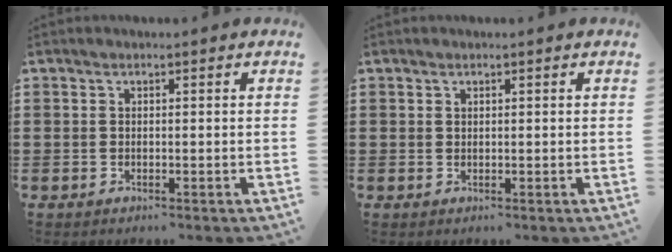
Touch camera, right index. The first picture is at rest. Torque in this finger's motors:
{"motor_torque": [-0.61, 0.84, -0.01, -0.01]}